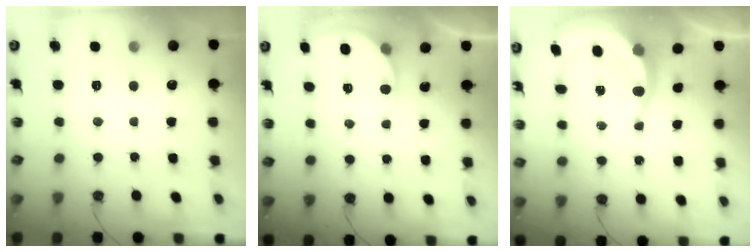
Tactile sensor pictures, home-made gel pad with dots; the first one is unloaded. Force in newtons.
{"total": 4.0, "press": 4.0, "slide": 0.3}
{"total": 8.4, "press": 8.2, "slide": 1.9}